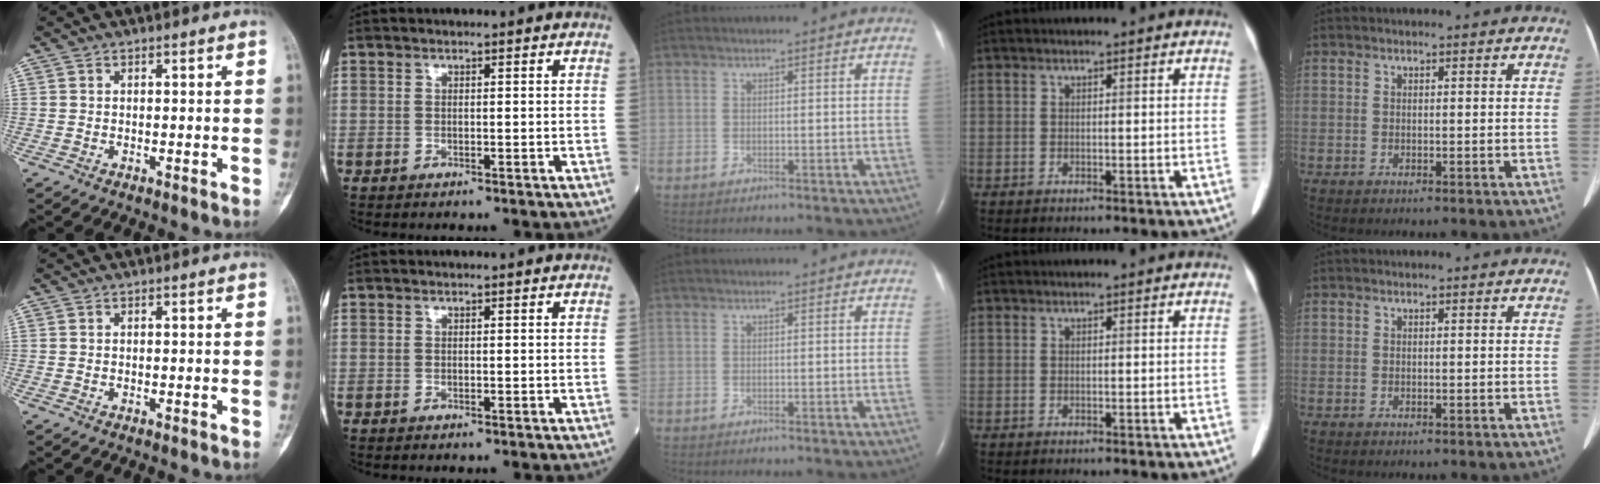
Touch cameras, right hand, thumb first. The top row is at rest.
{}